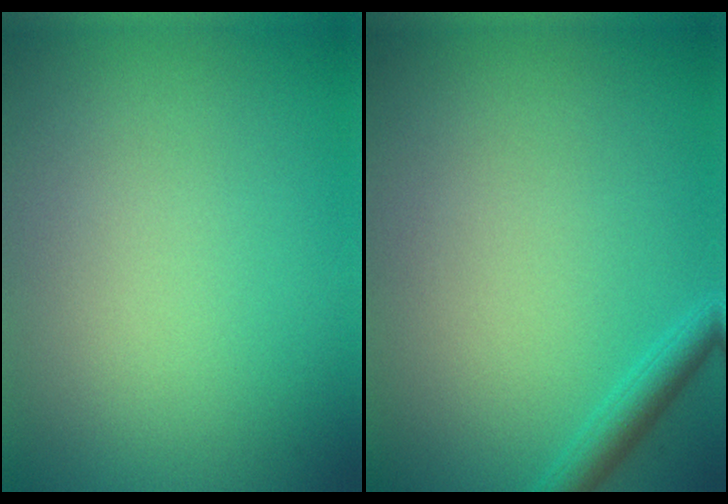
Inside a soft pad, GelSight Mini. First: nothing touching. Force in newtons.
{"total": 1.9, "press": 1.9, "slide": 0.1}